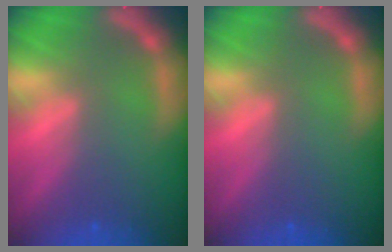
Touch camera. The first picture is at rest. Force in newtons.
{"total": 0.0}